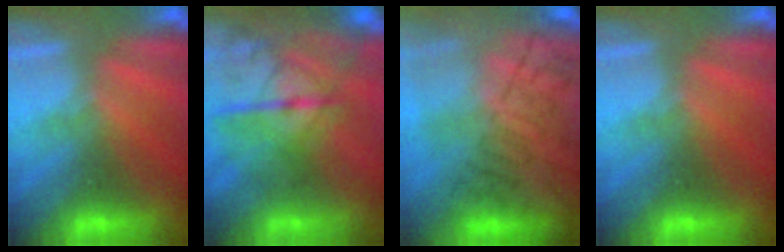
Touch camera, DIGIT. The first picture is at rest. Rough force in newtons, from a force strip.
{"total": 7.8}
{"total": 8.7}
{"total": 0.0}